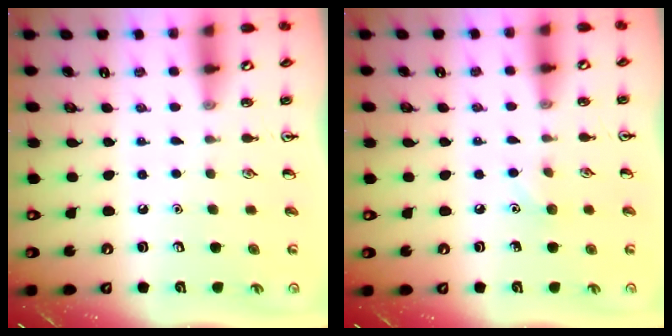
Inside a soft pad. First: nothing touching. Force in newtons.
{"total": 3.8, "press": 3.6, "slide": 1.3}